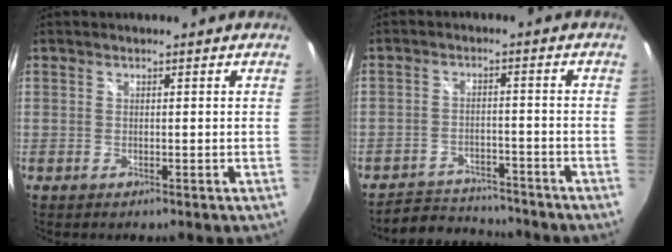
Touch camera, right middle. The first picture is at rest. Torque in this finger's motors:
{"motor_torque": [0.31, -0.60, -0.13, -0.03]}